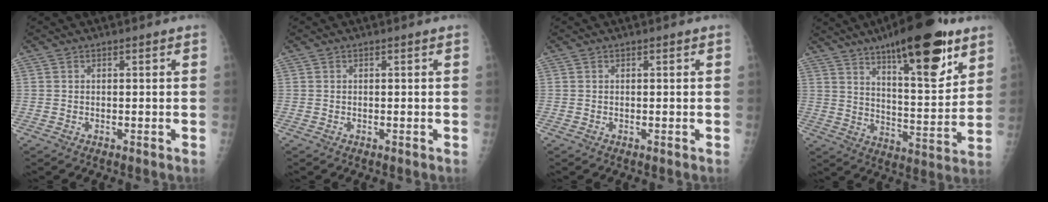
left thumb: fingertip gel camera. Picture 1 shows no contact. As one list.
[{"total": 0.0}, {"total": 0.0}, {"total": 21.0, "force": [12.4, 6.2, 15.8], "torque": [-0.207, -0.061, 0.193]}]